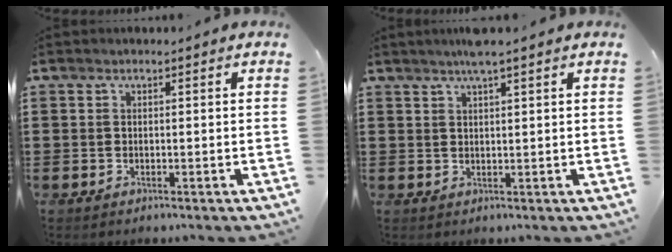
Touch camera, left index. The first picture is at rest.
{"total": 2.8, "force": [2.2, -0.1, 1.8], "torque": [-0.038, 0.001, 0.039]}